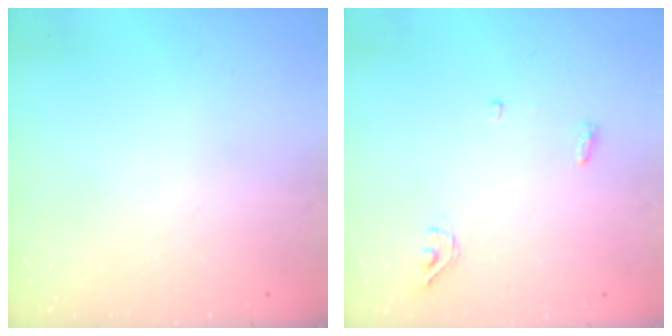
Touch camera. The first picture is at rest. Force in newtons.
{"total": 3.8, "press": 3.5, "slide": 1.4}